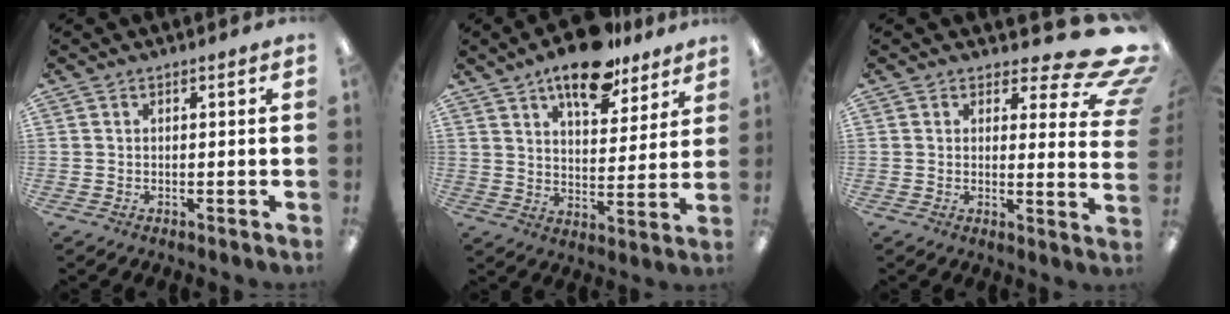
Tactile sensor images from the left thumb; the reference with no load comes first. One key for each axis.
{"total": 14.3, "fx": 10.6, "fy": 6.0, "fz": 7.5, "tx": -0.104, "ty": -0.056, "tz": 0.182}
{"total": 10.7, "fx": 6.8, "fy": 3.8, "fz": 7.3, "tx": -0.086, "ty": -0.056, "tz": 0.121}